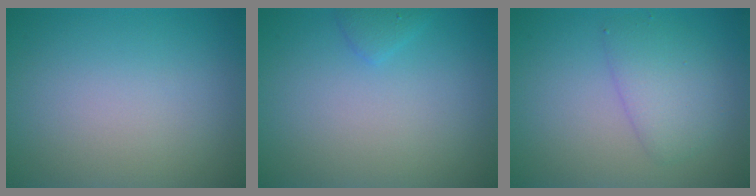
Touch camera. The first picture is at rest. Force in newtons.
{"total": 1.1, "press": 1.0, "slide": 0.1}
{"total": 3.0, "press": 3.0, "slide": 0.1}